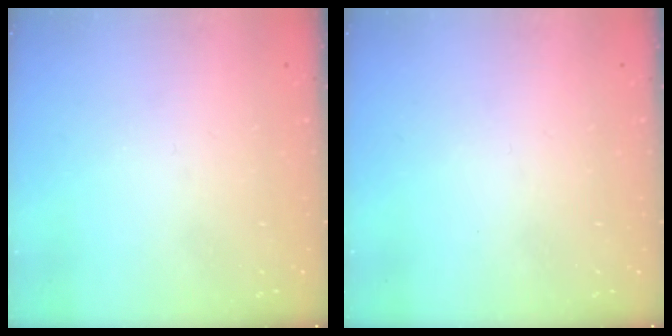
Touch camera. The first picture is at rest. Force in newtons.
{"total": 0.0}